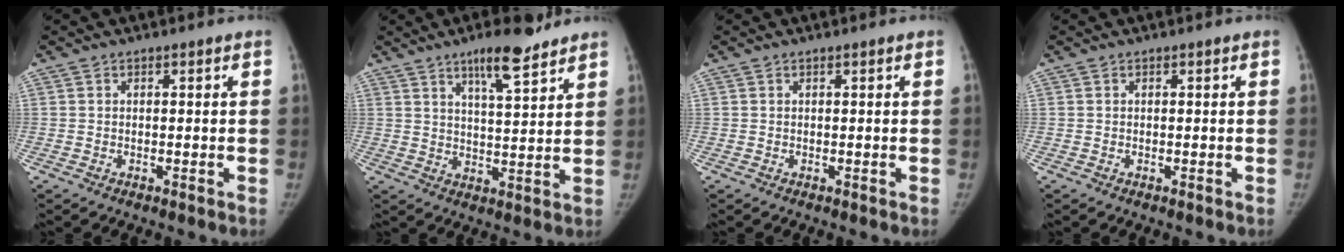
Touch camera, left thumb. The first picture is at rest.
{"total": 9.3, "force": [6.5, 2.1, 6.3], "torque": [-0.087, -0.040, 0.102]}
{"total": 0.0}
{"total": 0.0}